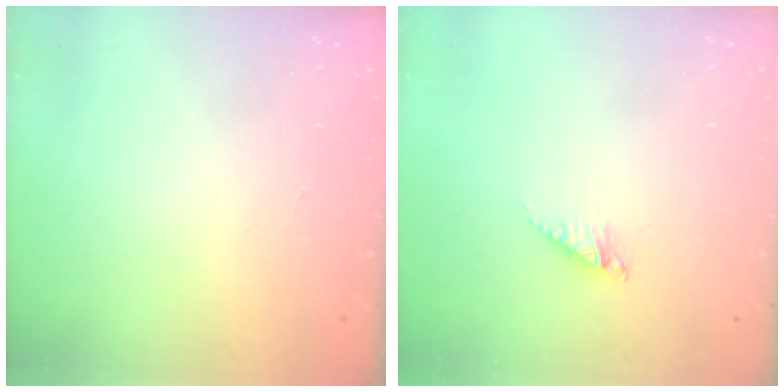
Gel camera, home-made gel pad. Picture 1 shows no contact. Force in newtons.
{"total": 4.2, "press": 4.2, "slide": 0.5}